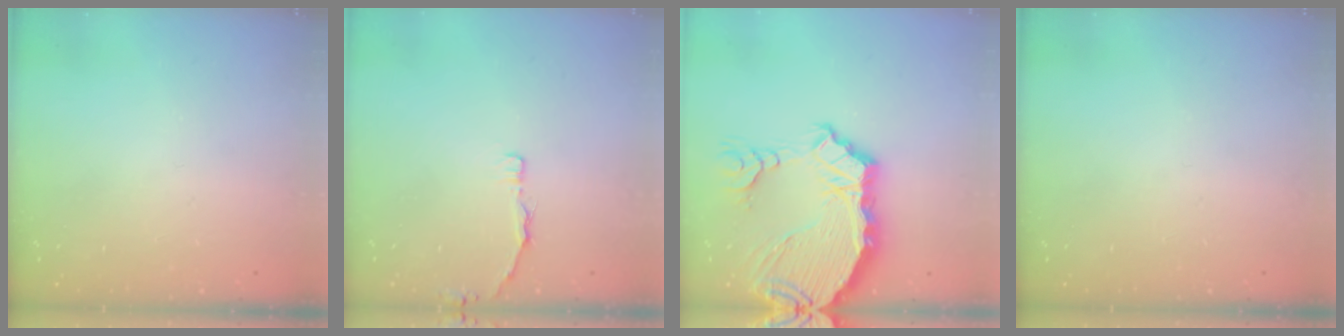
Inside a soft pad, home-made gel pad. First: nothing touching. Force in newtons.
{"total": 4.1, "press": 4.1, "slide": 0.6}
{"total": 13.2, "press": 12.7, "slide": 3.7}
{"total": 0.0}